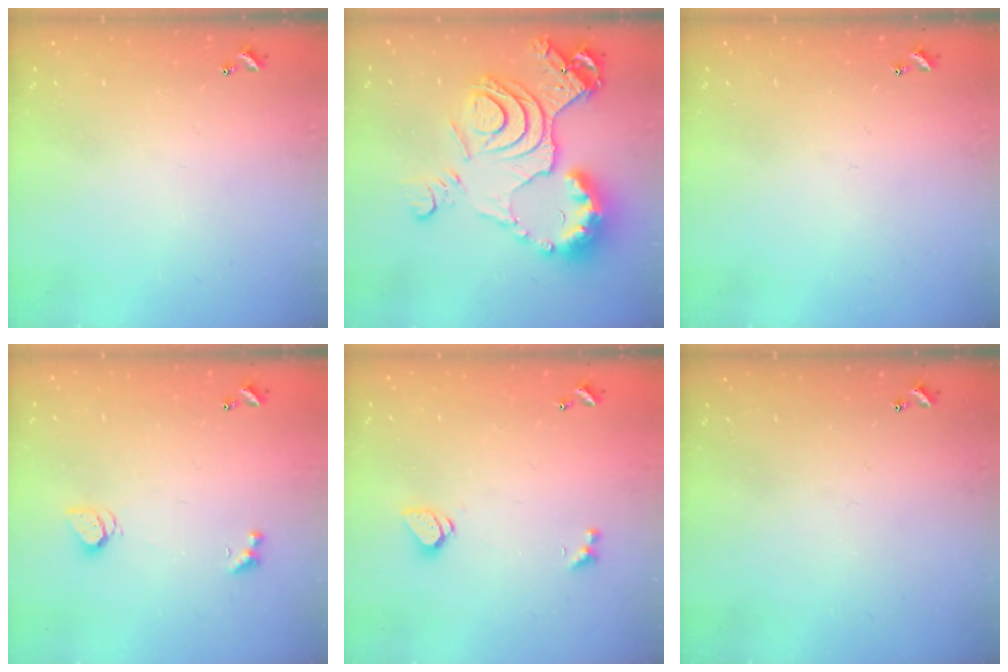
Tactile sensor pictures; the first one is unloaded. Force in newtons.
{"total": 20.1, "press": 20.0, "slide": 2.4}
{"total": 0.0}
{"total": 2.0, "press": 2.0, "slide": 0.3}
{"total": 1.5, "press": 1.4, "slide": 0.5}
{"total": 0.0}